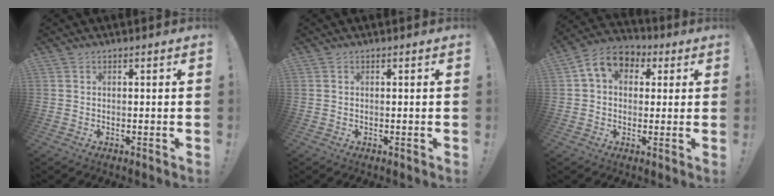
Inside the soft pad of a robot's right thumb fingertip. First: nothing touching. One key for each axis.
{"total": 0.0}
{"total": 9.8, "fx": 3.0, "fy": 7.3, "fz": 5.8, "tx": -0.092, "ty": 0.003, "tz": 0.063}